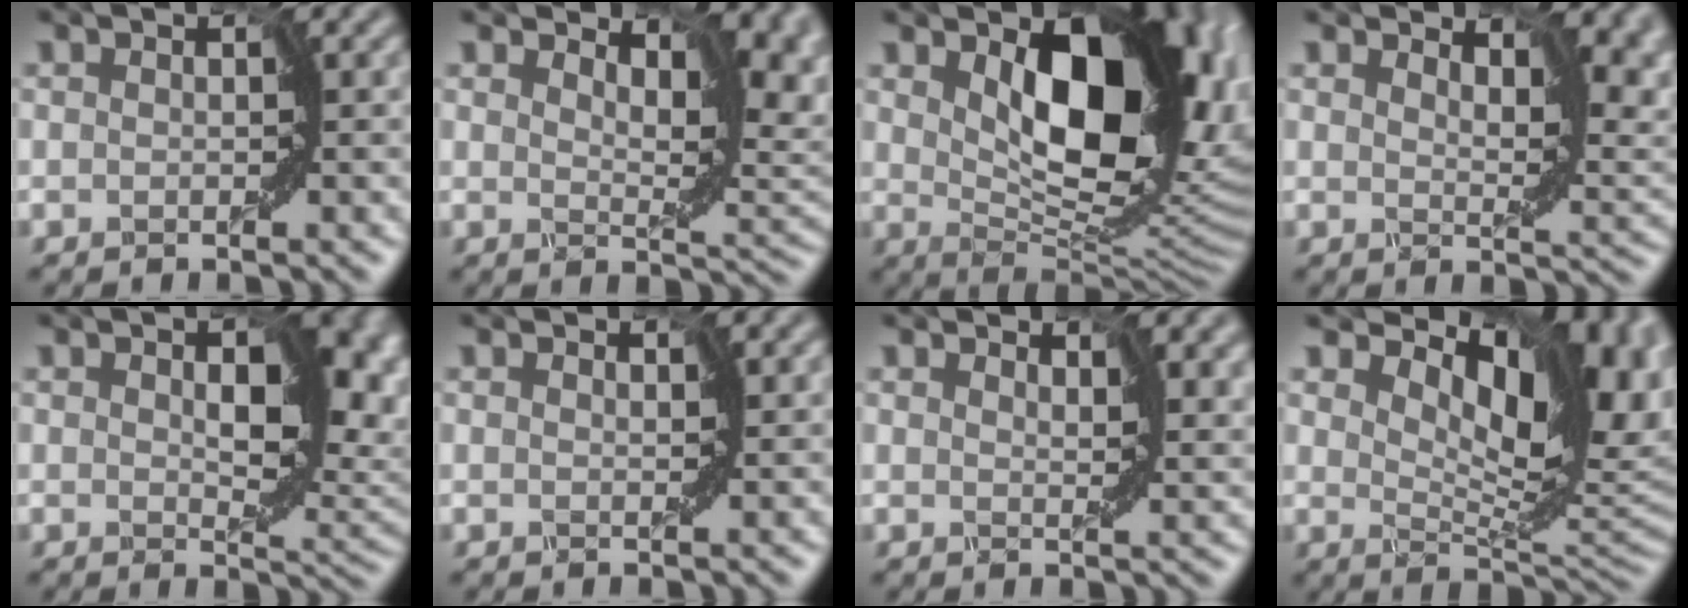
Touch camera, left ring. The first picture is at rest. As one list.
[{"total": 7.8, "force": [4.0, 3.4, 5.9], "torque": [-0.100, -0.002, 0.074]}, {"total": 11.3, "force": [2.9, 5.7, 9.3], "torque": [-0.136, -0.015, 0.057]}, {"total": 6.4, "force": [3.7, 2.6, 4.6], "torque": [-0.080, 0.003, 0.063]}, {"total": 10.4, "force": [1.5, 5.4, 8.8], "torque": [-0.120, 0.005, 0.021]}, {"total": 0.7, "force": [0.6, 0.0, 0.2], "torque": [-0.006, 0.002, 0.009]}, {"total": 2.6, "force": [1.9, 0.9, 1.5], "torque": [-0.032, -0.002, 0.032]}, {"total": 12.4, "force": [4.5, 5.8, 10.0], "torque": [-0.141, -0.010, 0.088]}]